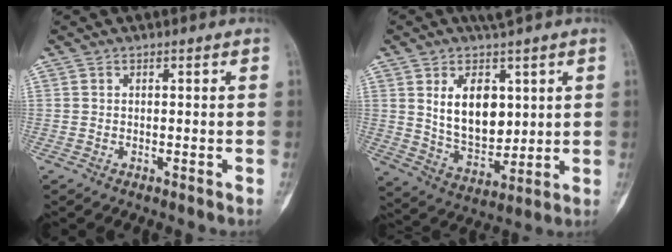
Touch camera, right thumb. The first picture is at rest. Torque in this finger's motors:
{"motor_torque": [0.18, 1.03, 0.33, 0.28, 0.06]}